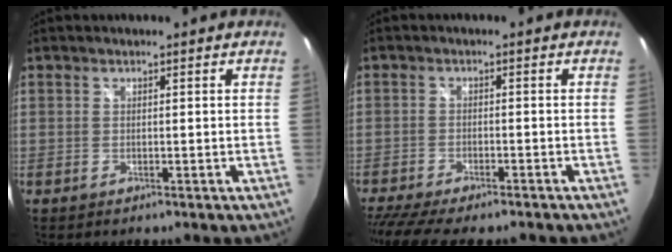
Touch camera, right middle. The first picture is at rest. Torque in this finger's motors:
{"motor_torque": [1.08, -1.06, 0.23, 0.14]}